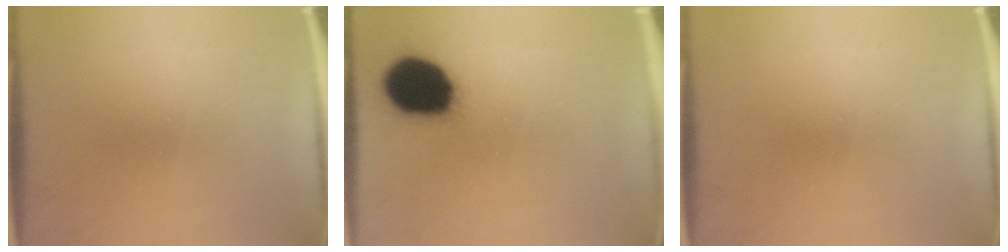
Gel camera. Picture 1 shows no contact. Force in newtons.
{"total": 17.1}
{"total": 0.0}